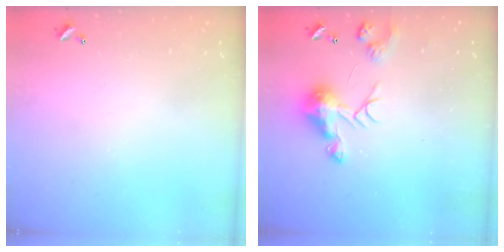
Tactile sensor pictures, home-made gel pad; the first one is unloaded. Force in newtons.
{"total": 8.7, "press": 8.6, "slide": 0.2}